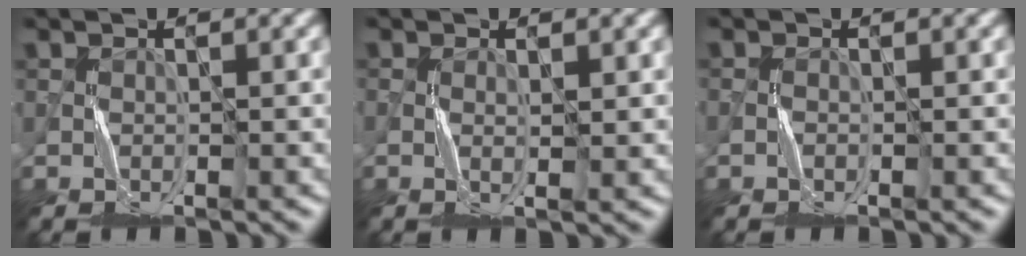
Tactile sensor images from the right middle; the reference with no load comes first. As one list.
[{"total": 0.5, "force": [0.0, -0.1, 0.5], "torque": [-0.011, 0.003, 0.000]}, {"total": 0.6, "force": [-0.6, -0.1, -0.2], "torque": [0.006, 0.005, -0.013]}]